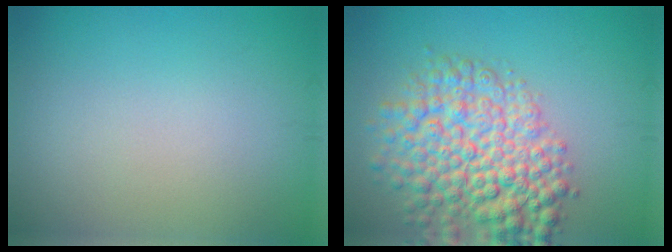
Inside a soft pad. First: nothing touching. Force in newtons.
{"total": 8.4, "press": 8.4, "slide": 0.3}